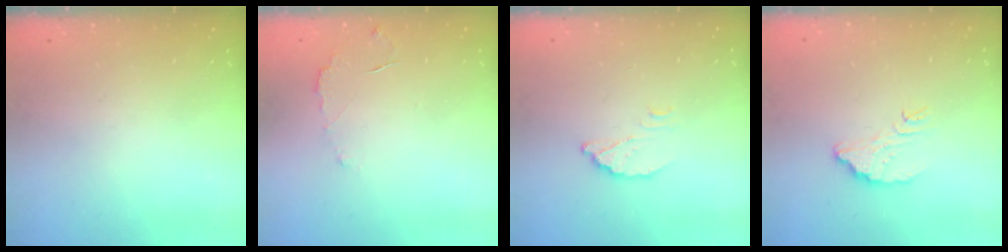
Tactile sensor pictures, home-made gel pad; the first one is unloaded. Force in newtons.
{"total": 3.8, "press": 3.8, "slide": 0.2}
{"total": 3.7, "press": 3.7, "slide": 0.2}
{"total": 5.4, "press": 5.4, "slide": 0.3}